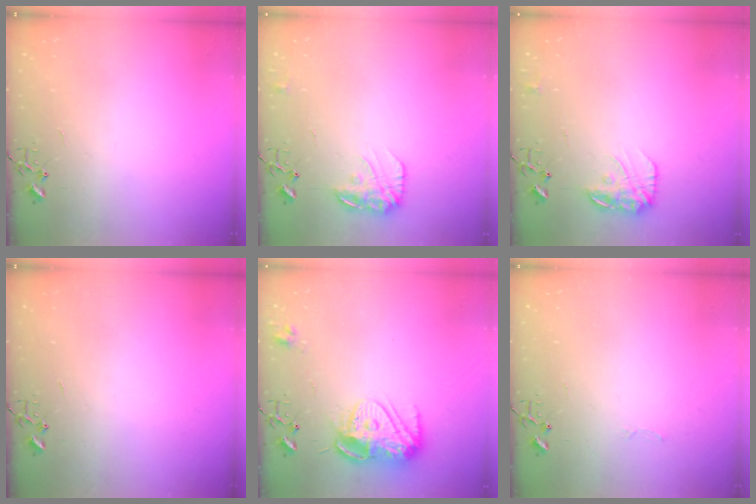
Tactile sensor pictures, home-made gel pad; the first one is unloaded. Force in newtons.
{"total": 12.1, "press": 12.1, "slide": 0.5}
{"total": 12.1, "press": 12.1, "slide": 0.5}
{"total": 0.0}
{"total": 12.6, "press": 12.6, "slide": 1.1}
{"total": 2.5, "press": 2.5, "slide": 0.4}